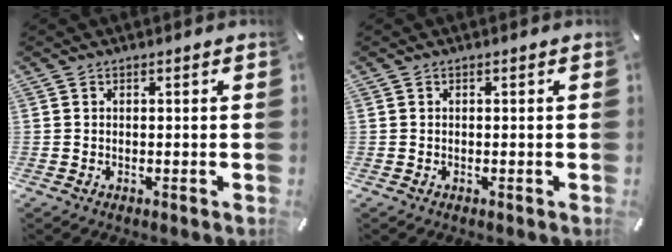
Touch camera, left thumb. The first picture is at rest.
{"total": 0.0}